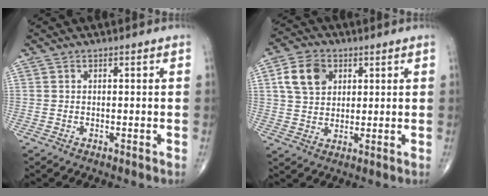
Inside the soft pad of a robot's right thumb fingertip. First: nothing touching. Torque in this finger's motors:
{"motor_torque": [-0.10, 1.41, 0.94, 0.51, 0.06]}